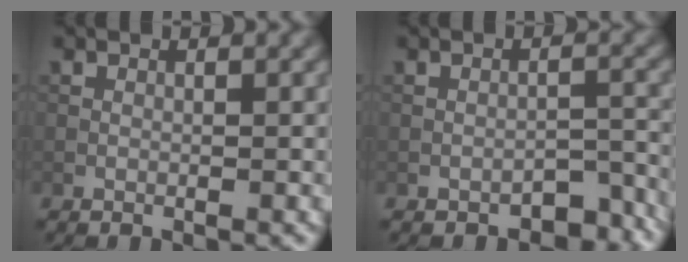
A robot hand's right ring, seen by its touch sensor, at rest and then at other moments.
{"total": 2.5, "force": [-2.1, 1.0, 1.1], "torque": [-0.010, 0.007, -0.028]}